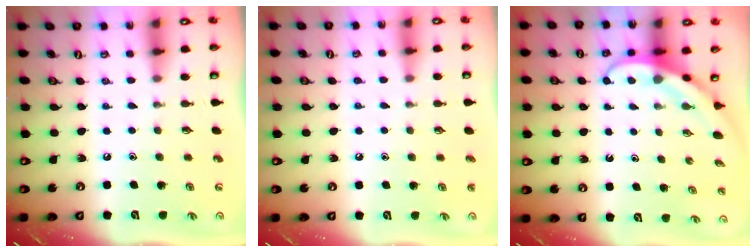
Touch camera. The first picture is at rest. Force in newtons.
{"total": 3.4, "press": 3.4, "slide": 0.3}
{"total": 3.9, "press": 3.9, "slide": 0.3}